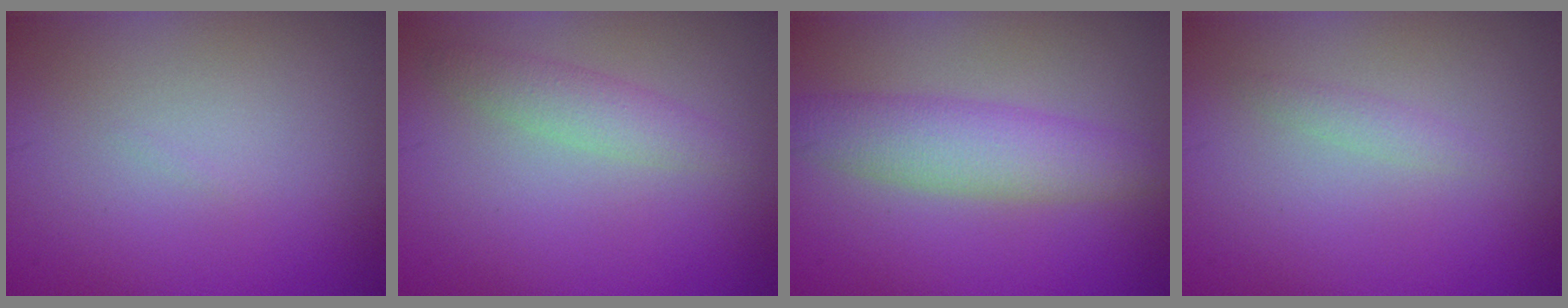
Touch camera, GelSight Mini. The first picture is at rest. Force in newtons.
{"total": 1.3, "press": 1.3, "slide": 0.3}
{"total": 4.6, "press": 4.6, "slide": 0.3}
{"total": 1.0, "press": 1.0, "slide": 0.1}